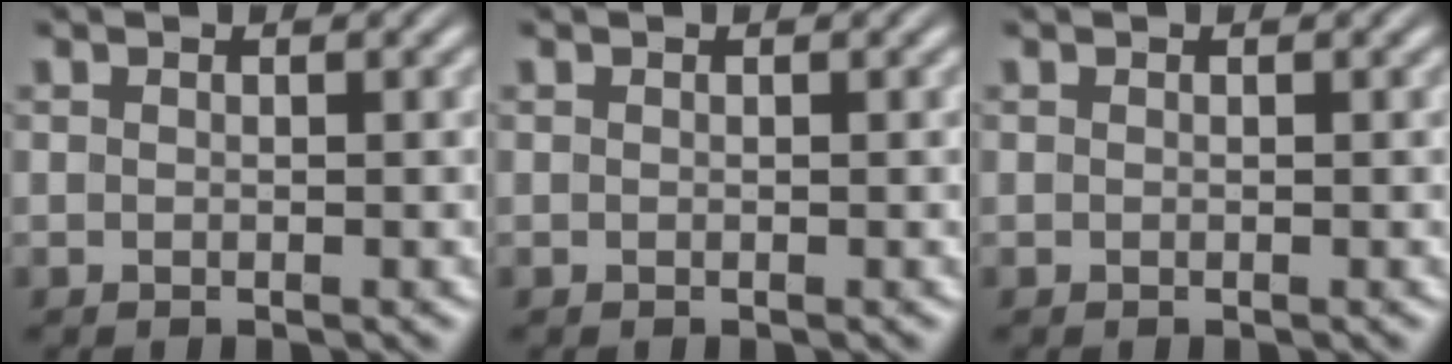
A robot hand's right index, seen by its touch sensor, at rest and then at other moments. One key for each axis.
{"total": 0.0}
{"total": 0.0}